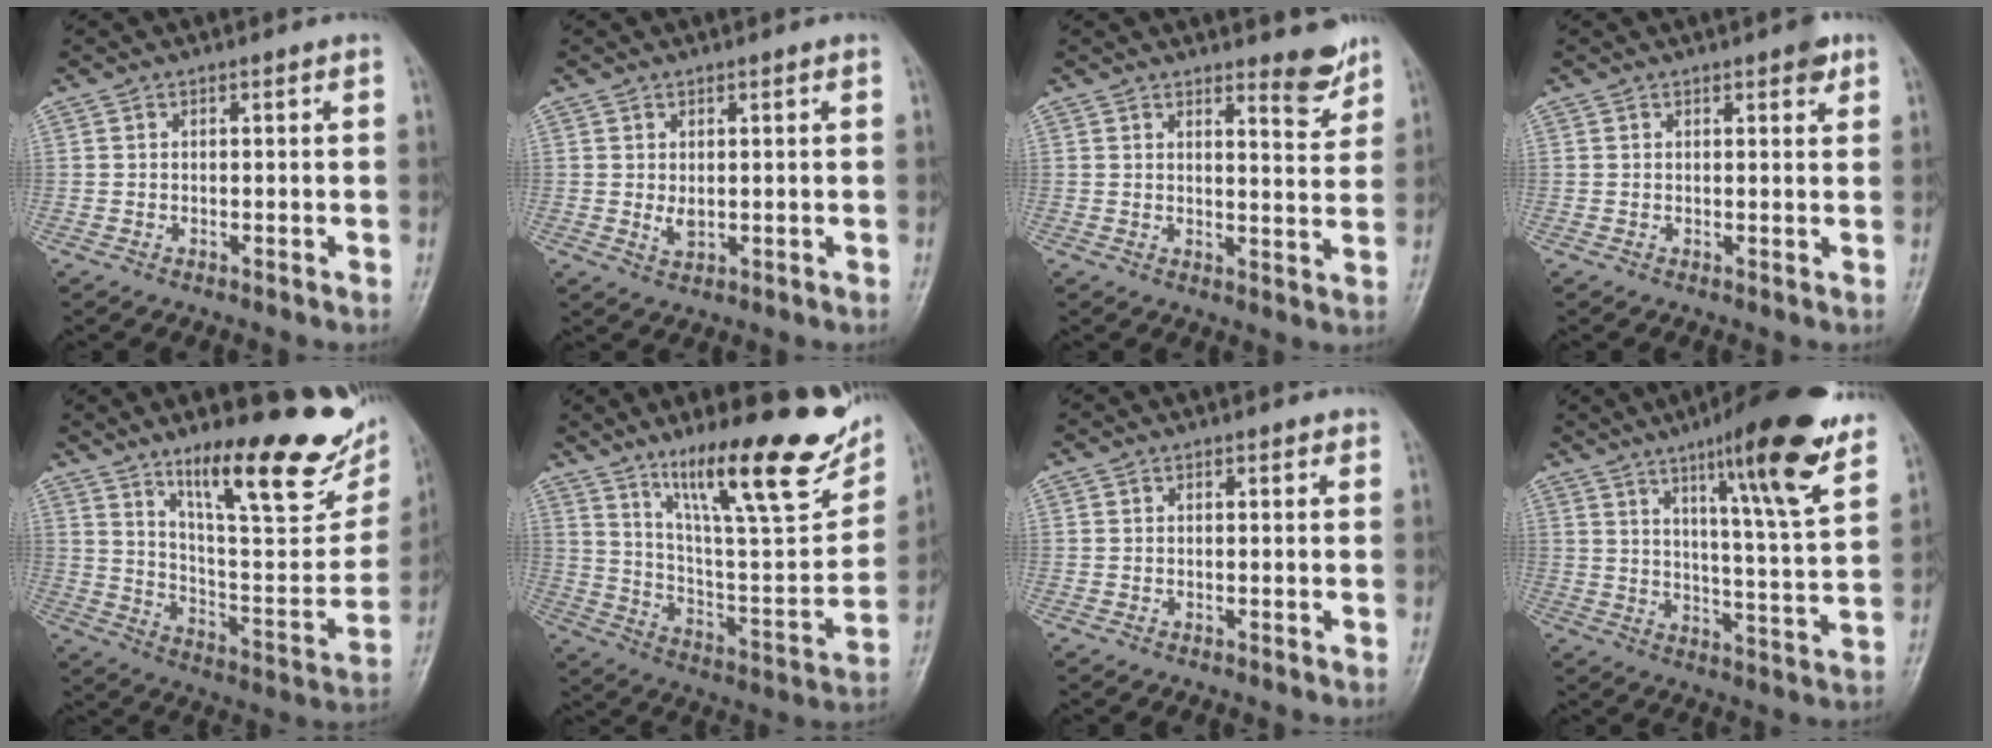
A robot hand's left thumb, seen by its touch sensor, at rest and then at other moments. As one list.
[{"total": 2.7, "force": [0.6, 1.5, 2.1], "torque": [-0.032, -0.010, 0.016]}, {"total": 5.3, "force": [4.3, 1.3, 2.7], "torque": [-0.020, -0.039, 0.059]}, {"total": 2.9, "force": [1.7, 1.2, 2.1], "torque": [-0.017, -0.005, 0.018]}, {"total": 26.3, "force": [16.7, 7.4, 19.0], "torque": [-0.232, -0.077, 0.264]}, {"total": 25.6, "force": [16.0, 6.0, 19.0], "torque": [-0.256, -0.063, 0.263]}, {"total": 0.9, "force": [0.5, 0.5, 0.5], "torque": [-0.002, -0.002, 0.004]}, {"total": 18.9, "force": [11.7, 2.3, 14.6], "torque": [-0.190, -0.059, 0.173]}]